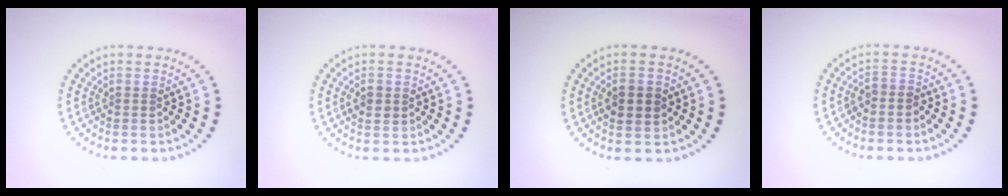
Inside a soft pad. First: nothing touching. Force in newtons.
{"total": 1.1, "press": 1.1, "slide": 0.1}
{"total": 2.5, "press": 2.5, "slide": 0.2}
{"total": 1.1, "press": 0.9, "slide": 0.7}